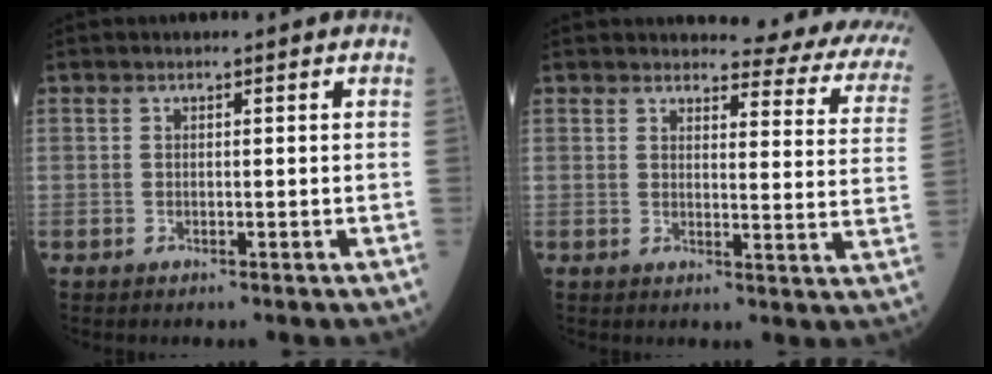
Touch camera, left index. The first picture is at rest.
{"total": 14.0, "force": [12.8, 2.4, 5.1], "torque": [-0.033, -0.068, 0.112]}